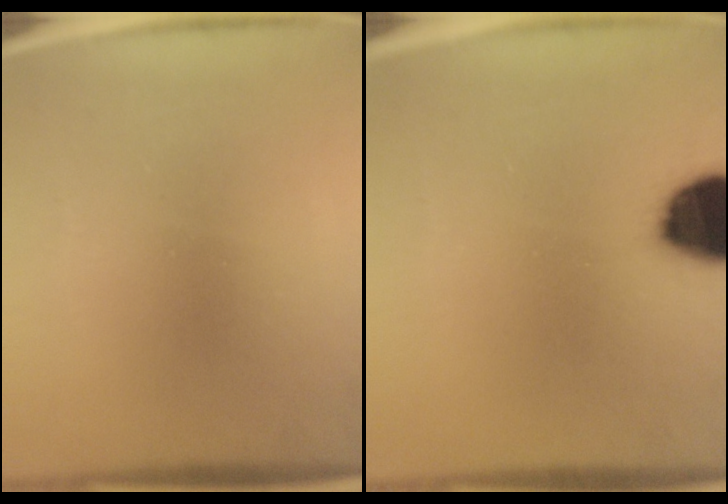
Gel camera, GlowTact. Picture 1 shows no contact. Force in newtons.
{"total": 17.1}